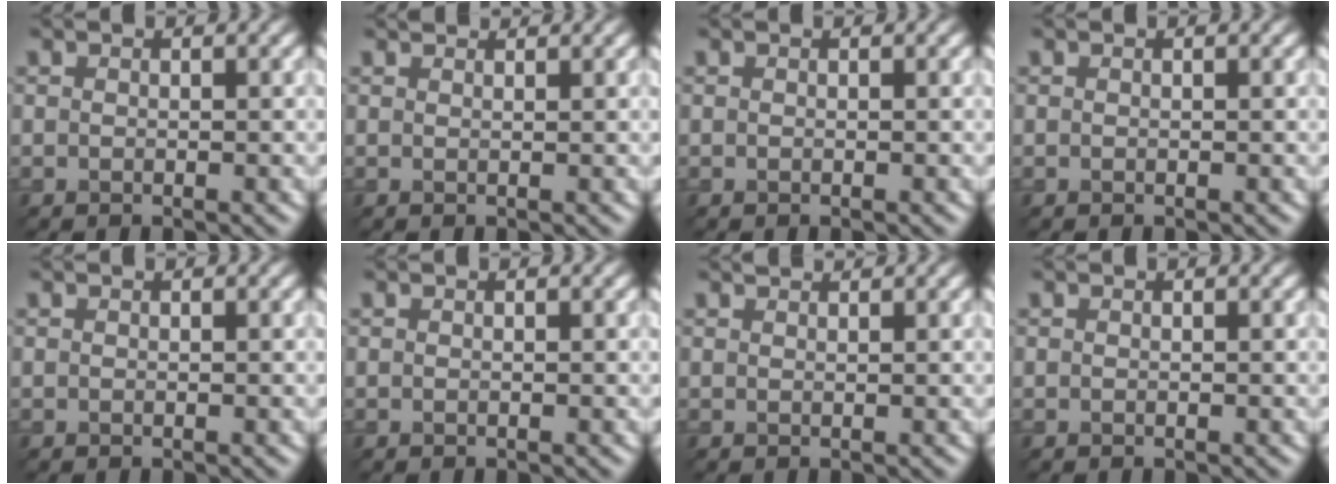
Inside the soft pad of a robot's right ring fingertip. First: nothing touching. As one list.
[{"total": 1.1, "force": [1.0, -0.1, 0.4], "torque": [-0.035, 0.007, 0.010]}, {"total": 0.0}, {"total": 0.0}, {"total": 0.0}, {"total": 0.0}, {"total": 0.9, "force": [0.8, -0.3, 0.2], "torque": [-0.034, 0.005, 0.010]}, {"total": 0.0}]